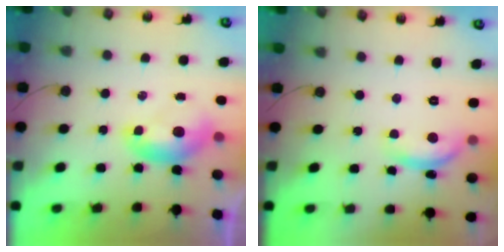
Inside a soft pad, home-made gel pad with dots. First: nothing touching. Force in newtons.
{"total": 4.6, "press": 4.5, "slide": 0.5}